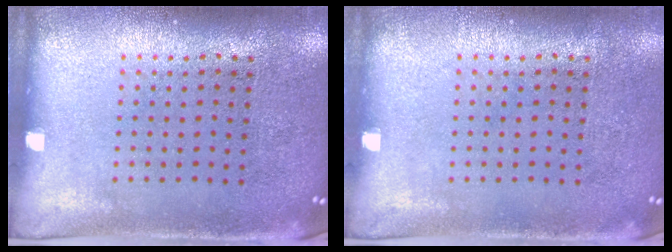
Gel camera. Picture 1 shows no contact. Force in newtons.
{"total": 0.0}